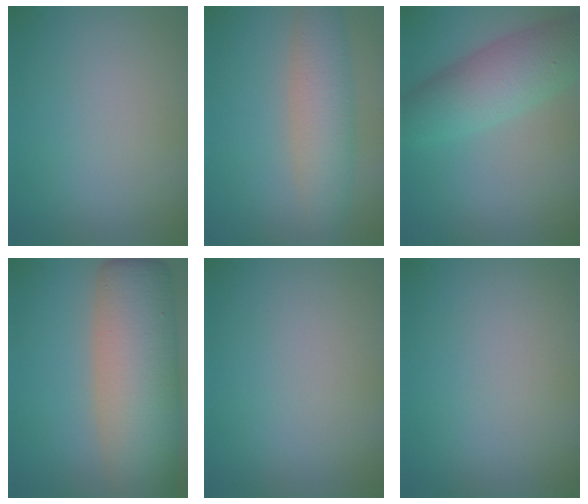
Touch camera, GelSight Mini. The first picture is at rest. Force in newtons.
{"total": 4.6, "press": 4.6, "slide": 0.1}
{"total": 6.0, "press": 6.0, "slide": 0.3}
{"total": 10.8, "press": 10.8, "slide": 0.4}
{"total": 0.0}
{"total": 0.0}